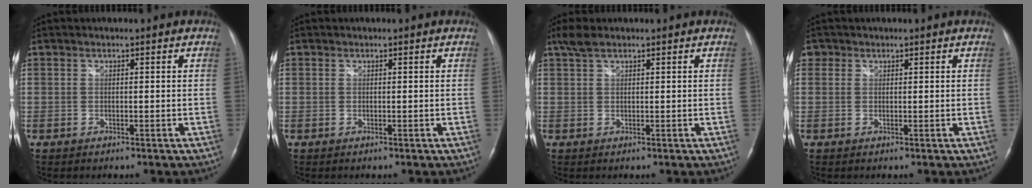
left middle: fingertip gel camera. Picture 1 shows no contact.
{"total": 0.0}
{"total": 2.4, "force": [1.9, 0.6, 1.4], "torque": [-0.034, 0.014, 0.041]}
{"total": 1.4, "force": [0.7, 1.2, 0.2], "torque": [0.009, 0.002, 0.009]}